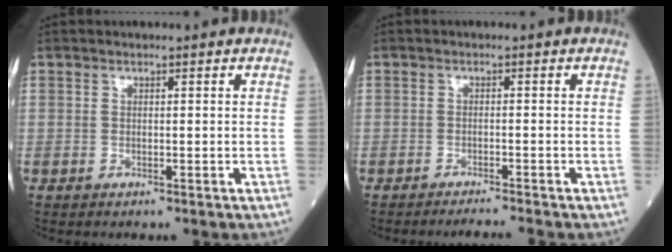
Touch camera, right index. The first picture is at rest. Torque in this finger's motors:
{"motor_torque": [0.19, -0.19, -0.02, 0.00]}